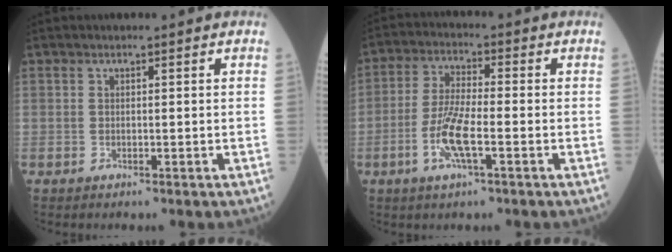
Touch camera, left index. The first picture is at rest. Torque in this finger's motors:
{"motor_torque": [0.35, 0.14, 0.24, 0.12]}